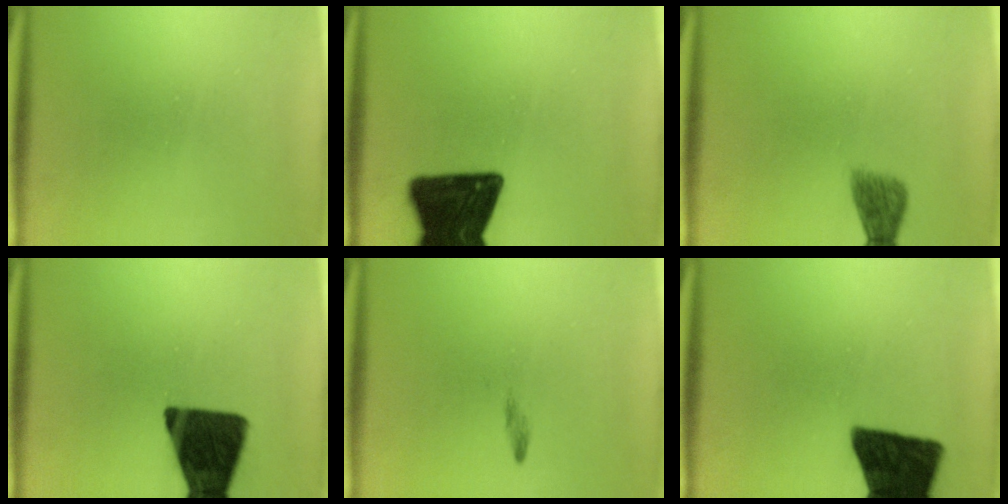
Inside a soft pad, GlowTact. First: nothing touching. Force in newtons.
{"total": 17.7}
{"total": 2.7}
{"total": 17.0}
{"total": 0.7}
{"total": 16.8}